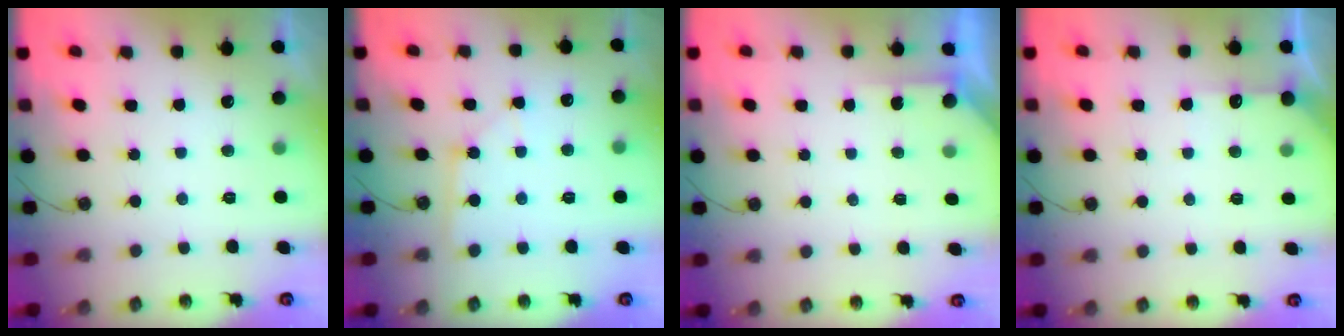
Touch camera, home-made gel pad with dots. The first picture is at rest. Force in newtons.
{"total": 2.7, "press": 2.7, "slide": 0.4}
{"total": 2.5, "press": 2.5, "slide": 0.3}
{"total": 5.4, "press": 5.3, "slide": 0.6}